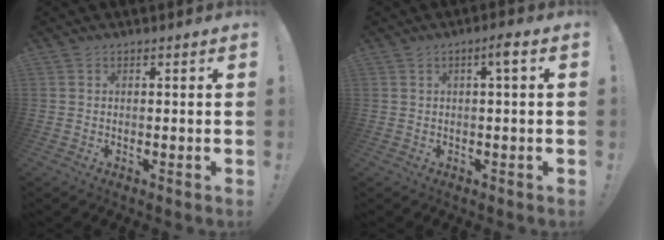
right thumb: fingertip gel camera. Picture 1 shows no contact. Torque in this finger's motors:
{"motor_torque": [0.07, 0.01, 0.19, 0.15, 0.06]}